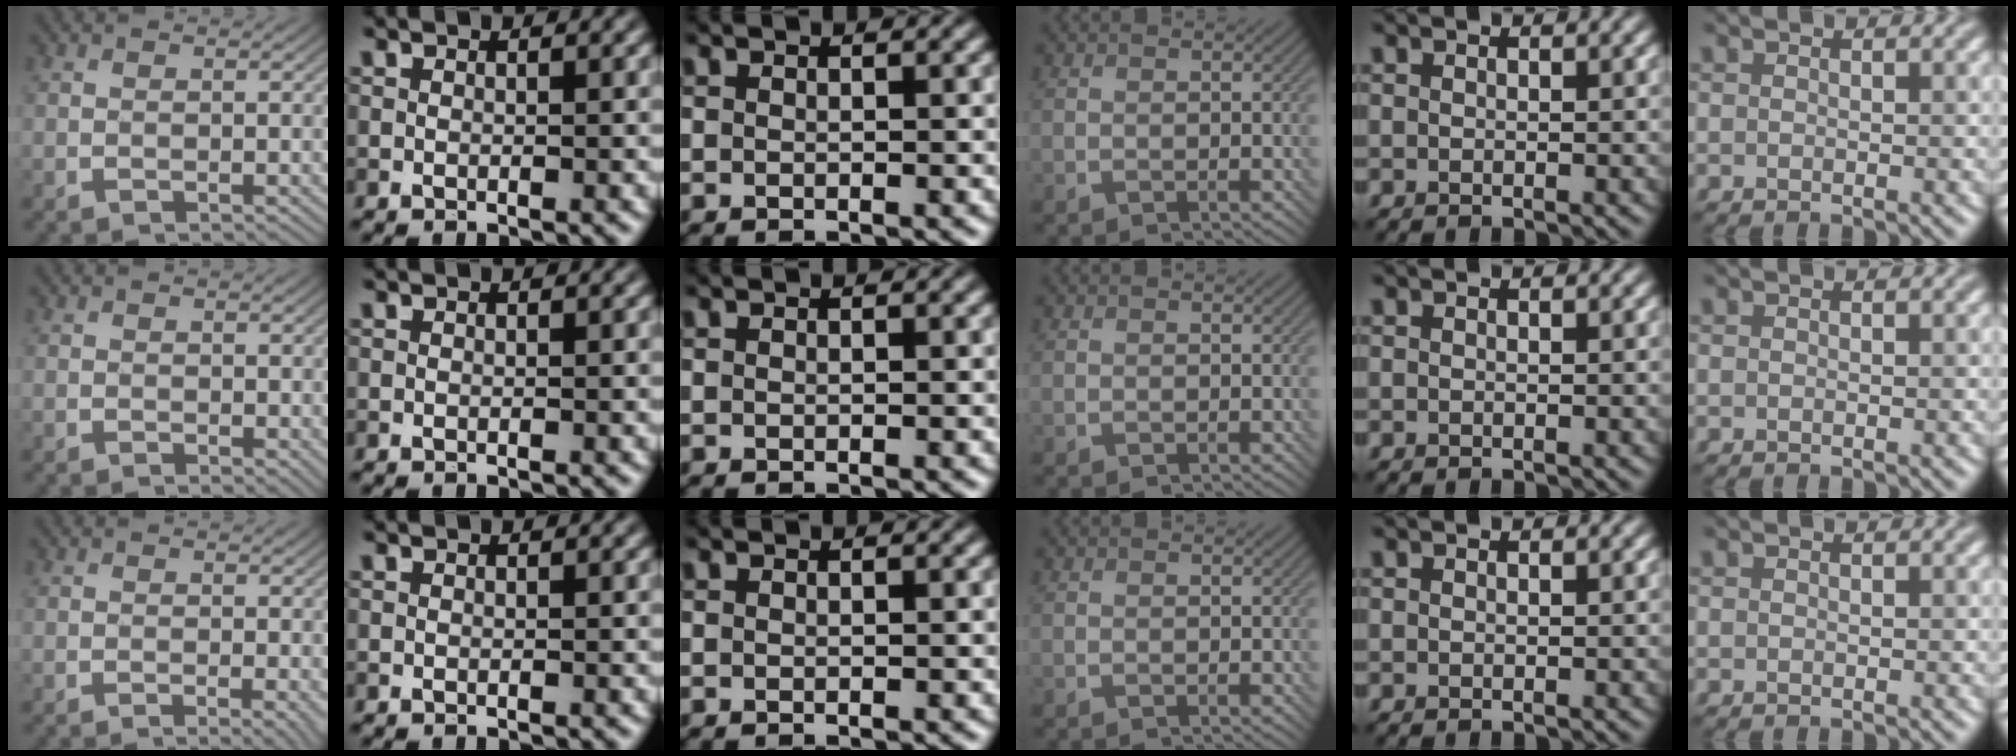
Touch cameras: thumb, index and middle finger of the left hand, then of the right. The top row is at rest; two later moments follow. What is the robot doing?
{"motion": "screw", "object": "bottle cap"}